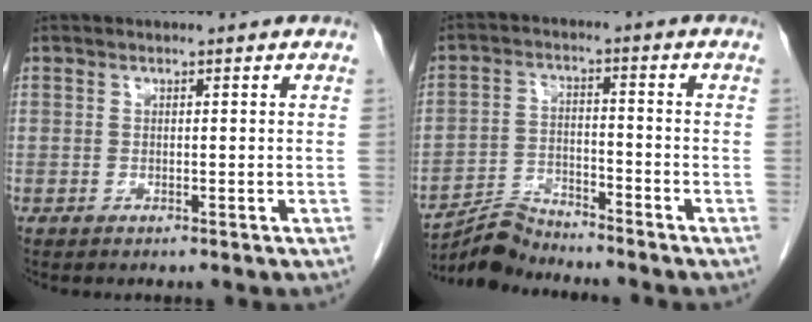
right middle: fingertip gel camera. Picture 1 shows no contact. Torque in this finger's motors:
{"motor_torque": [0.78, -0.90, -0.02, -0.02]}